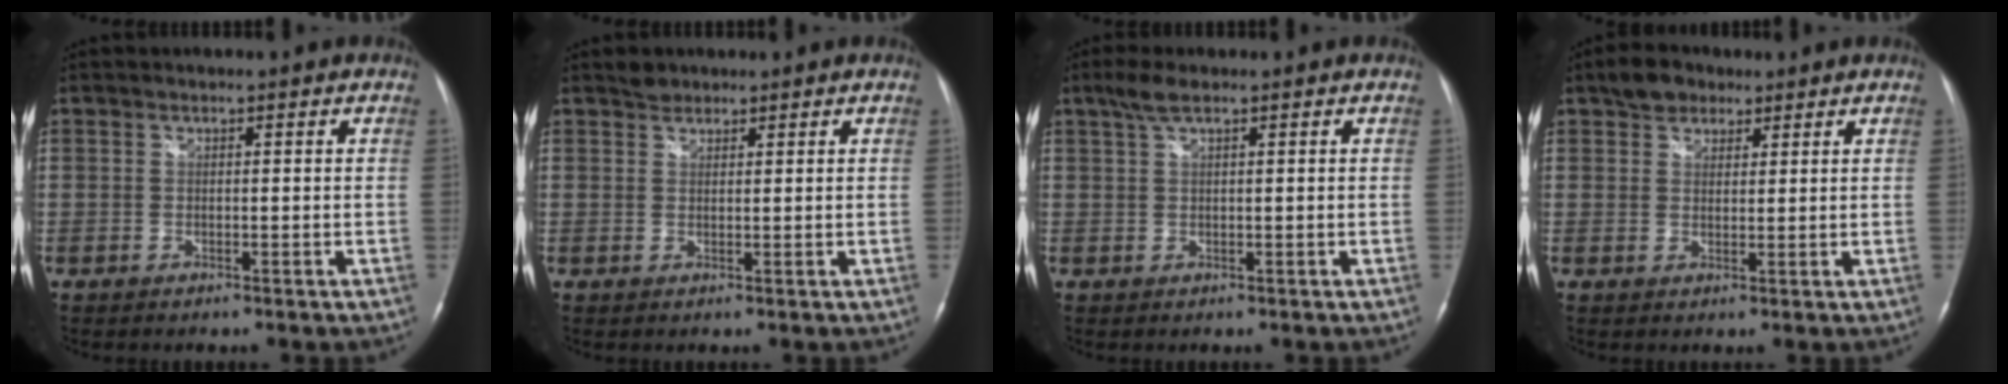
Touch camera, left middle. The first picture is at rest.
{"total": 1.7, "force": [1.5, 0.8, 0.2], "torque": [-0.005, 0.003, 0.025]}
{"total": 2.9, "force": [2.0, 0.4, 2.1], "torque": [-0.052, 0.011, 0.042]}
{"total": 4.4, "force": [3.0, 2.8, 1.5], "torque": [-0.031, 0.012, 0.054]}